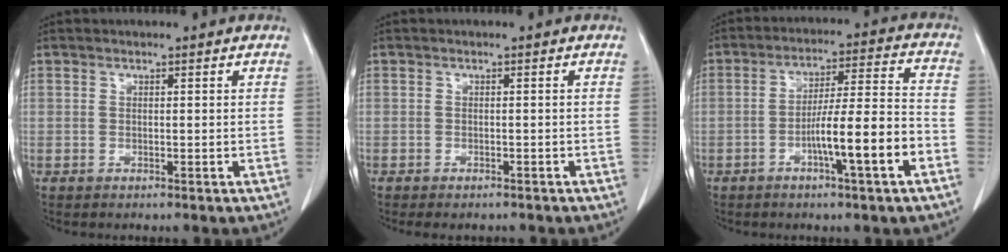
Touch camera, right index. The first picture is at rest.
{"total": 1.1, "force": [-0.9, 0.2, 0.6], "torque": [-0.008, -0.003, -0.010]}
{"total": 11.6, "force": [-4.4, -0.1, 10.7], "torque": [-0.176, 0.009, -0.072]}